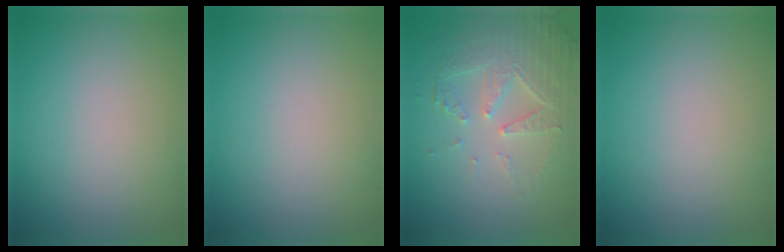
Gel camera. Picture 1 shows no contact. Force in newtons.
{"total": 0.0}
{"total": 5.2, "press": 3.7, "slide": 3.6}
{"total": 0.0}